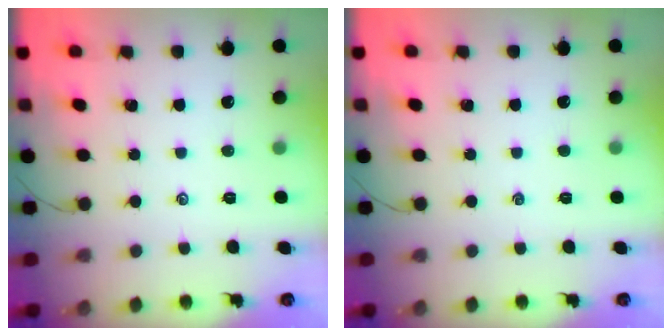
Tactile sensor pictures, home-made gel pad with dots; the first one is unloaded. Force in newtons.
{"total": 0.0}